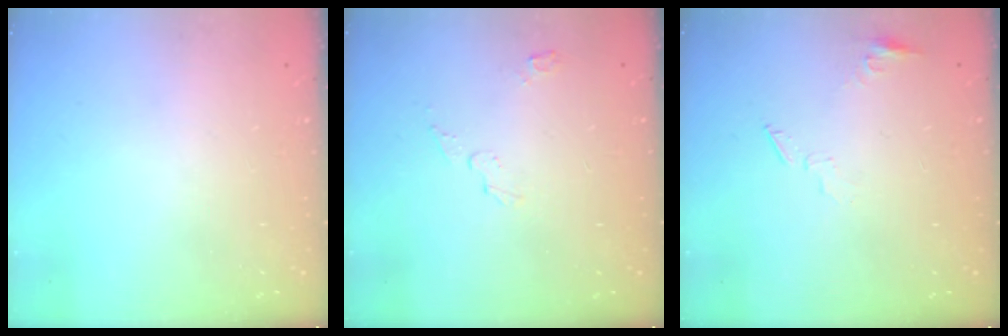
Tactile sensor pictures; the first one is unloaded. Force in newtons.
{"total": 3.6, "press": 3.6, "slide": 0.3}
{"total": 5.5, "press": 5.4, "slide": 0.5}